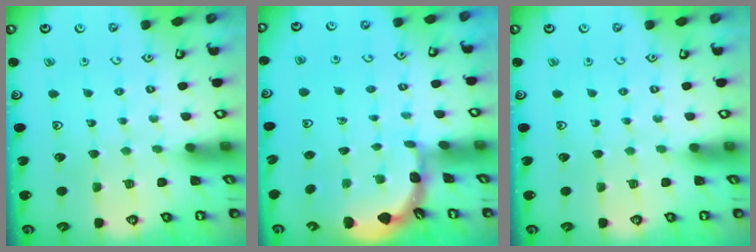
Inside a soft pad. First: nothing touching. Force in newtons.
{"total": 1.6, "press": 1.6, "slide": 0.1}
{"total": 0.0}